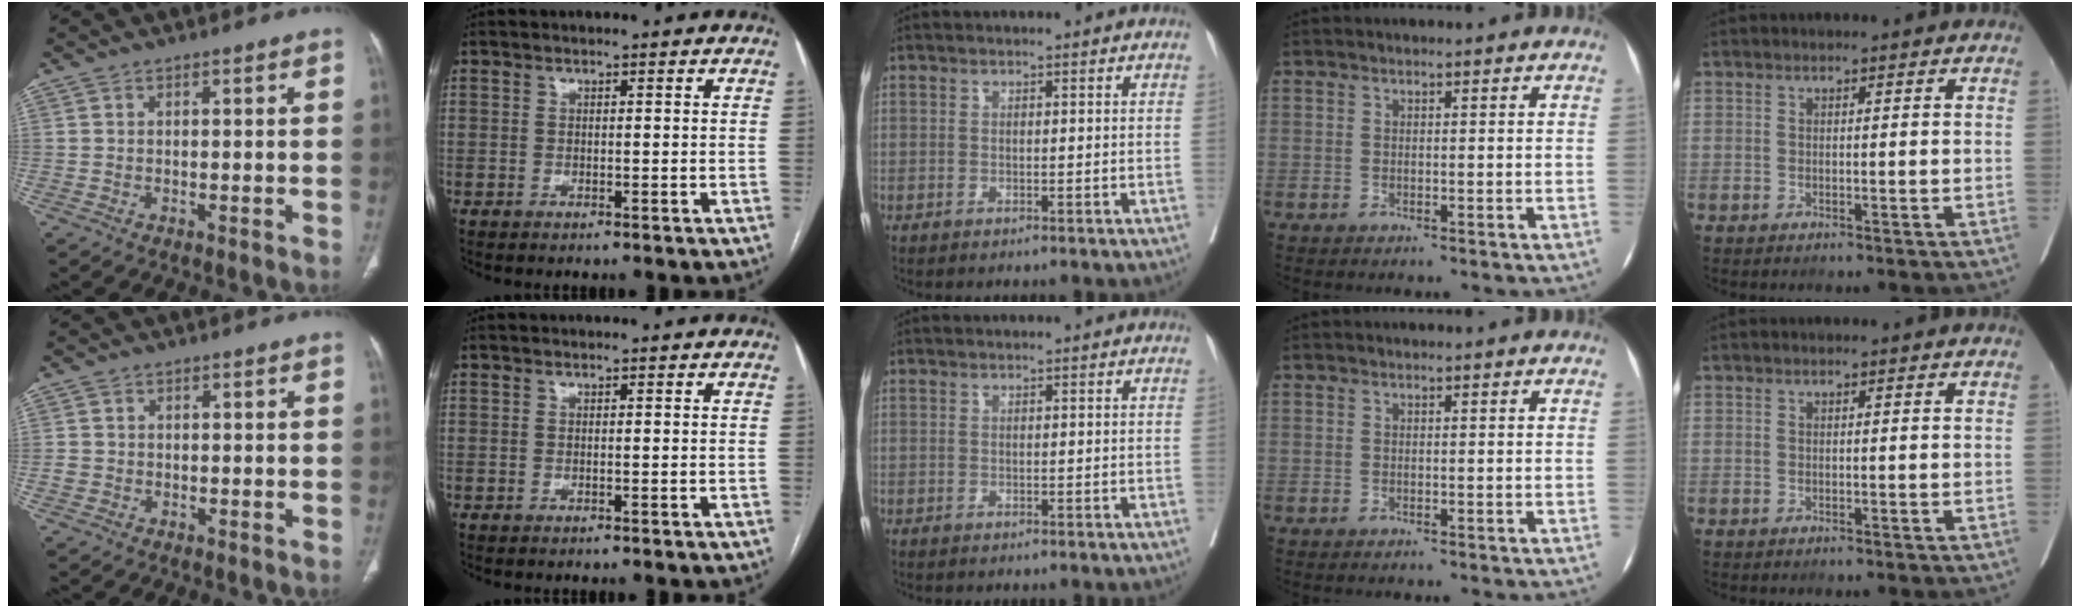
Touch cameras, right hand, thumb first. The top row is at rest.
{"thumb": {"total": 1.6, "force": [-0.4, 1.5, 0.5], "torque": [-0.007, 0.004, -0.009]}}